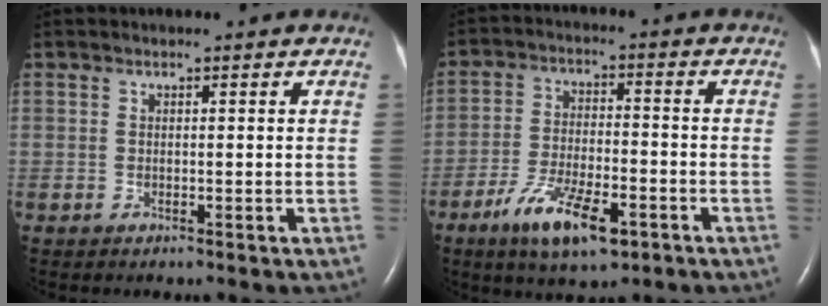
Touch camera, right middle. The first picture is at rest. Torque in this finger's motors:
{"motor_torque": [1.16, -0.99, 0.20, 0.15]}